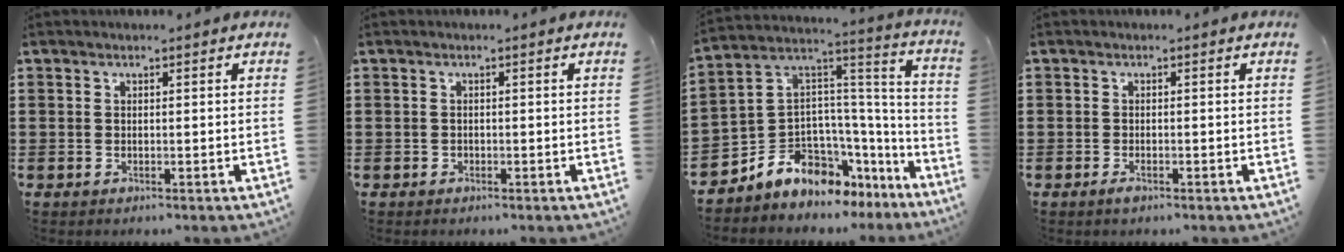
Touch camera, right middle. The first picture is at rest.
{"total": 0.5, "force": [-0.3, 0.4, 0.0], "torque": [0.000, 0.004, -0.008]}
{"total": 7.5, "force": [-5.8, 4.4, 1.5], "torque": [-0.059, -0.009, -0.115]}
{"total": 1.1, "force": [-0.7, 0.4, 0.8], "torque": [-0.016, -0.003, -0.013]}